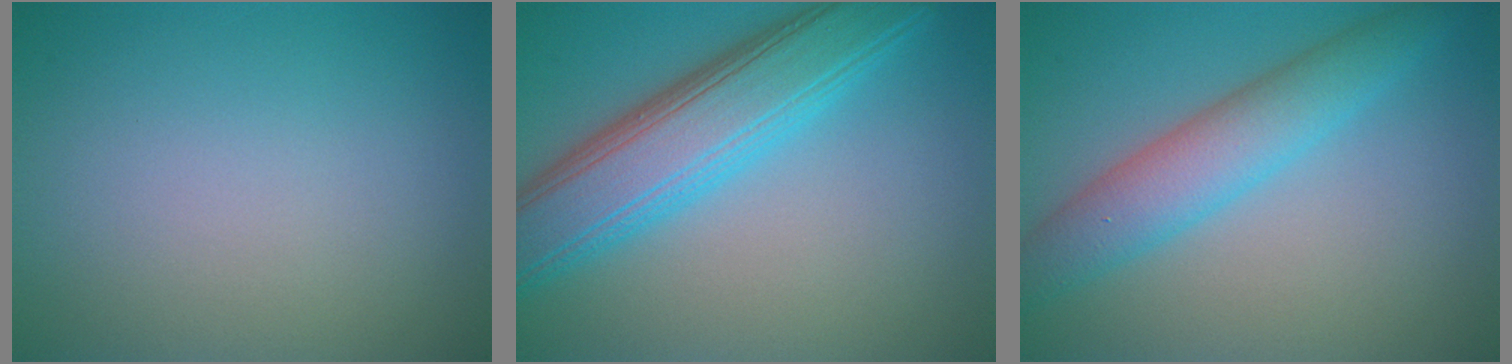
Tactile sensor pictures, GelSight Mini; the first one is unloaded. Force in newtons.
{"total": 8.0, "press": 8.0, "slide": 0.2}
{"total": 4.8, "press": 4.8, "slide": 0.1}